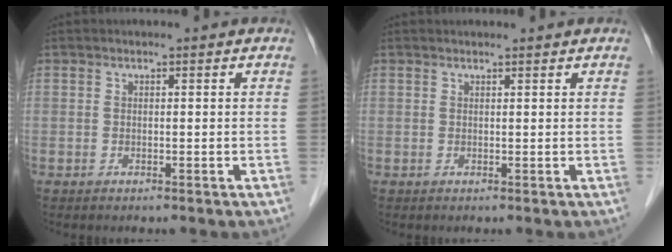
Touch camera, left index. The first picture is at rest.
{"total": 1.8, "force": [1.8, 0.0, 0.3], "torque": [-0.007, 0.012, 0.026]}